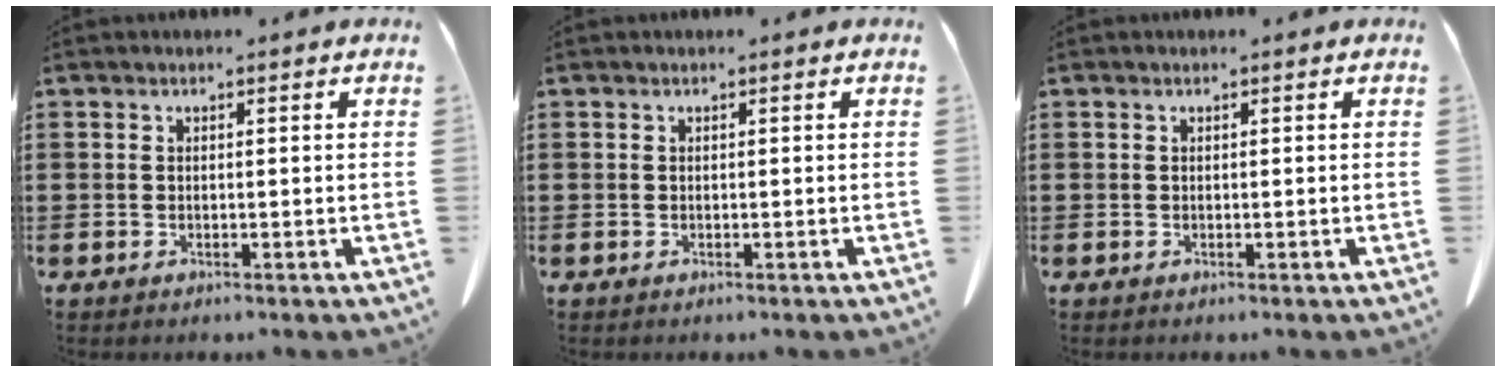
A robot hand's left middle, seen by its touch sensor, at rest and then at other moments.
{"total": 0.0}
{"total": 0.0}